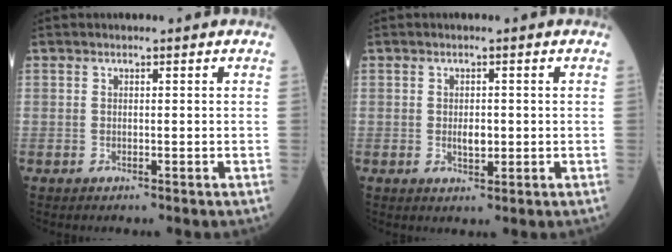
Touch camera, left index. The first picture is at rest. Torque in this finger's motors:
{"motor_torque": [0.50, 0.15, 0.03, 0.02]}